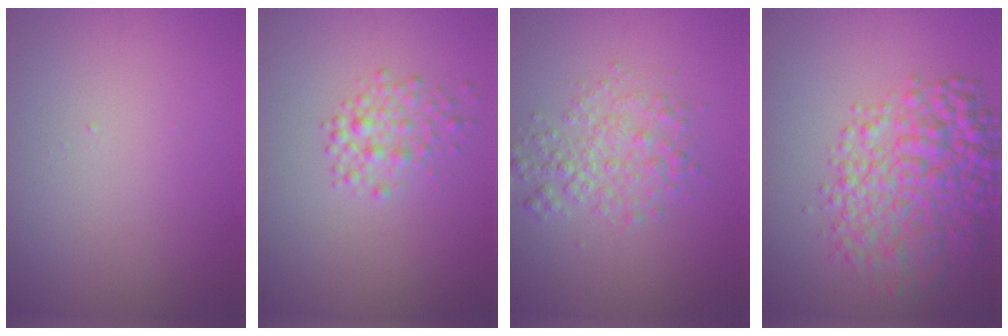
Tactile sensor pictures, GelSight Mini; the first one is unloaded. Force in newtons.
{"total": 2.4, "press": 2.4, "slide": 0.1}
{"total": 3.3, "press": 3.3, "slide": 0.1}
{"total": 7.1, "press": 7.1, "slide": 0.1}